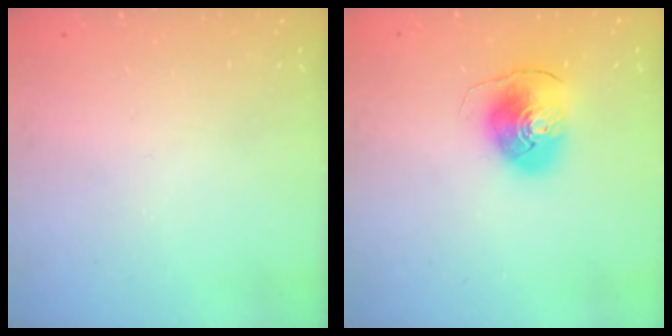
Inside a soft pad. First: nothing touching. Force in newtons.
{"total": 10.2, "press": 10.1, "slide": 1.5}